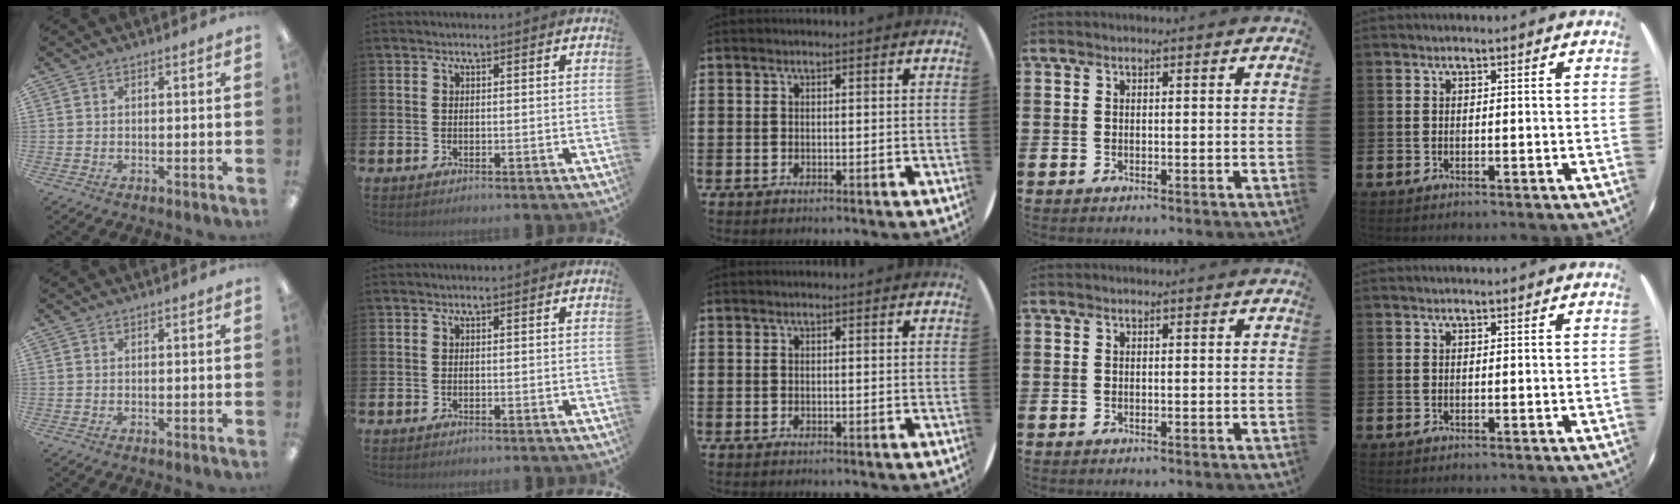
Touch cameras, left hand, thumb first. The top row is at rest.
{}